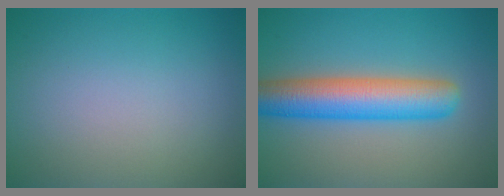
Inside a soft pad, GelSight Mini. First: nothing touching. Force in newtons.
{"total": 7.4, "press": 7.4, "slide": 0.2}